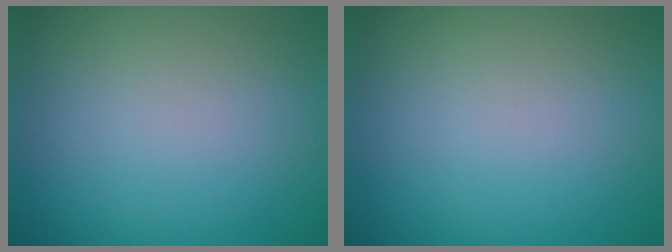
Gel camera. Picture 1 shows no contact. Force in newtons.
{"total": 0.0}